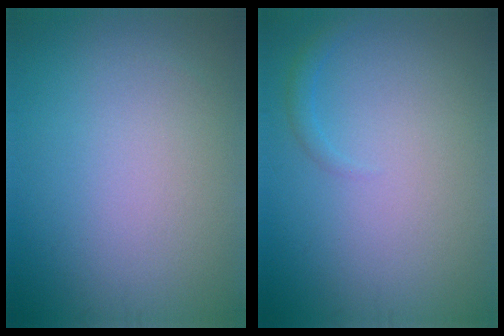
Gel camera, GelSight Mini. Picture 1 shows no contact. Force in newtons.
{"total": 0.9, "press": 0.9, "slide": 0.1}